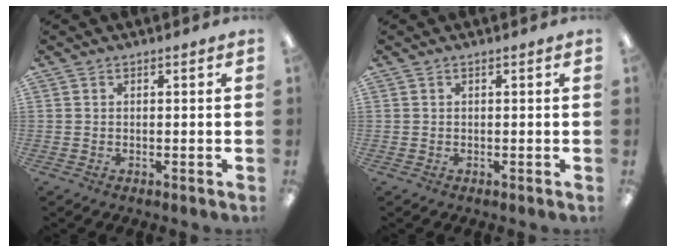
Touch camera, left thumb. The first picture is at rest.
{"total": 0.0}